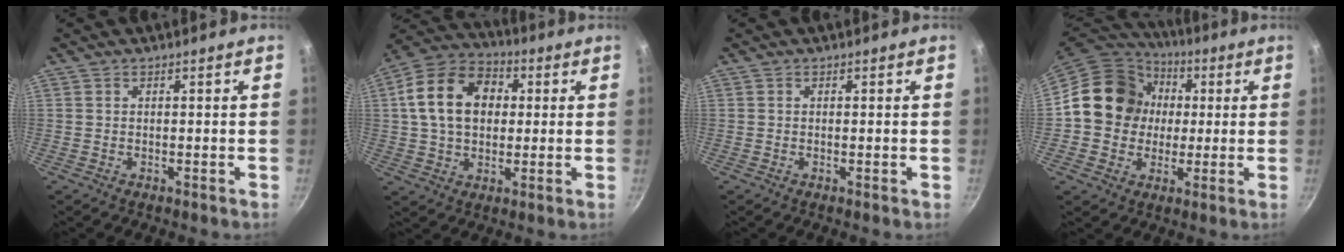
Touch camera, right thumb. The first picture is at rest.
{"total": 15.7, "force": [2.5, 11.5, 10.4], "torque": [-0.157, 0.024, 0.031]}
{"total": 0.0}
{"total": 16.2, "force": [1.6, 14.3, 7.6], "torque": [-0.098, 0.027, 0.014]}